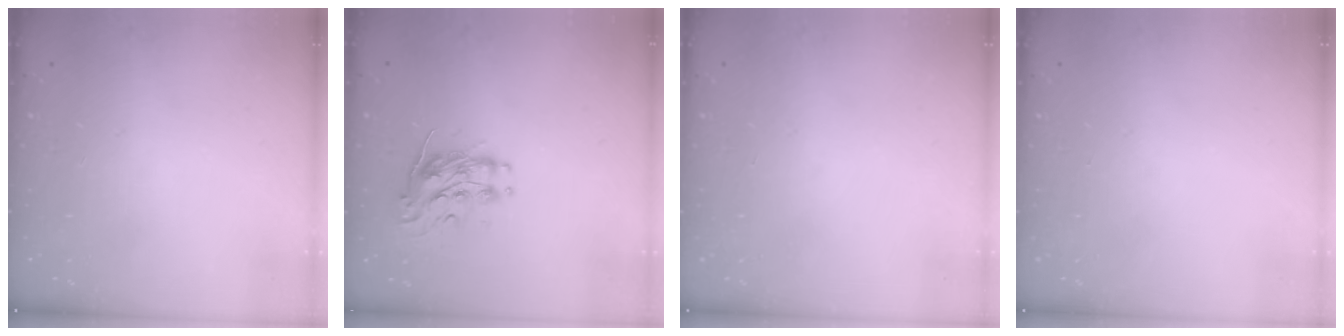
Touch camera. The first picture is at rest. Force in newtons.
{"total": 8.9, "press": 8.9, "slide": 0.2}
{"total": 0.0}
{"total": 0.0}